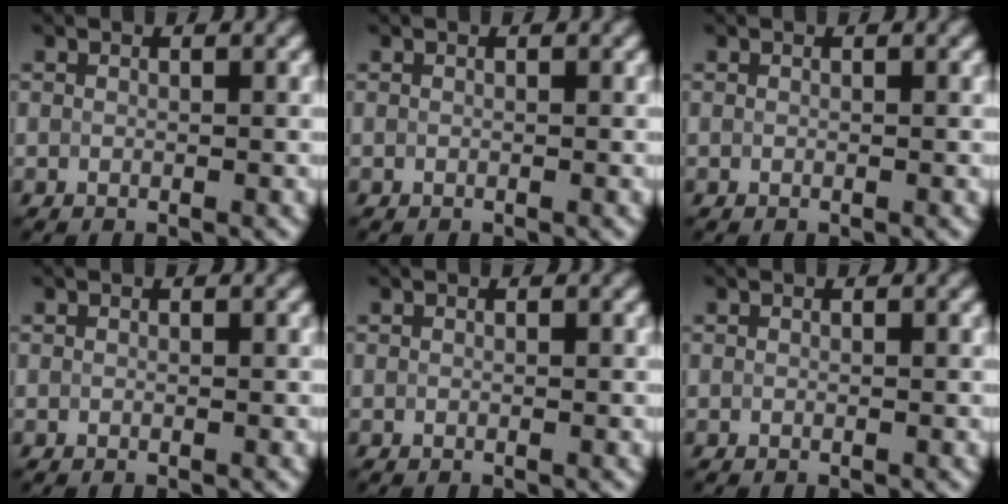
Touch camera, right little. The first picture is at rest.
{"total": 0.0}
{"total": 0.0}
{"total": 0.0}
{"total": 0.0}
{"total": 0.0}